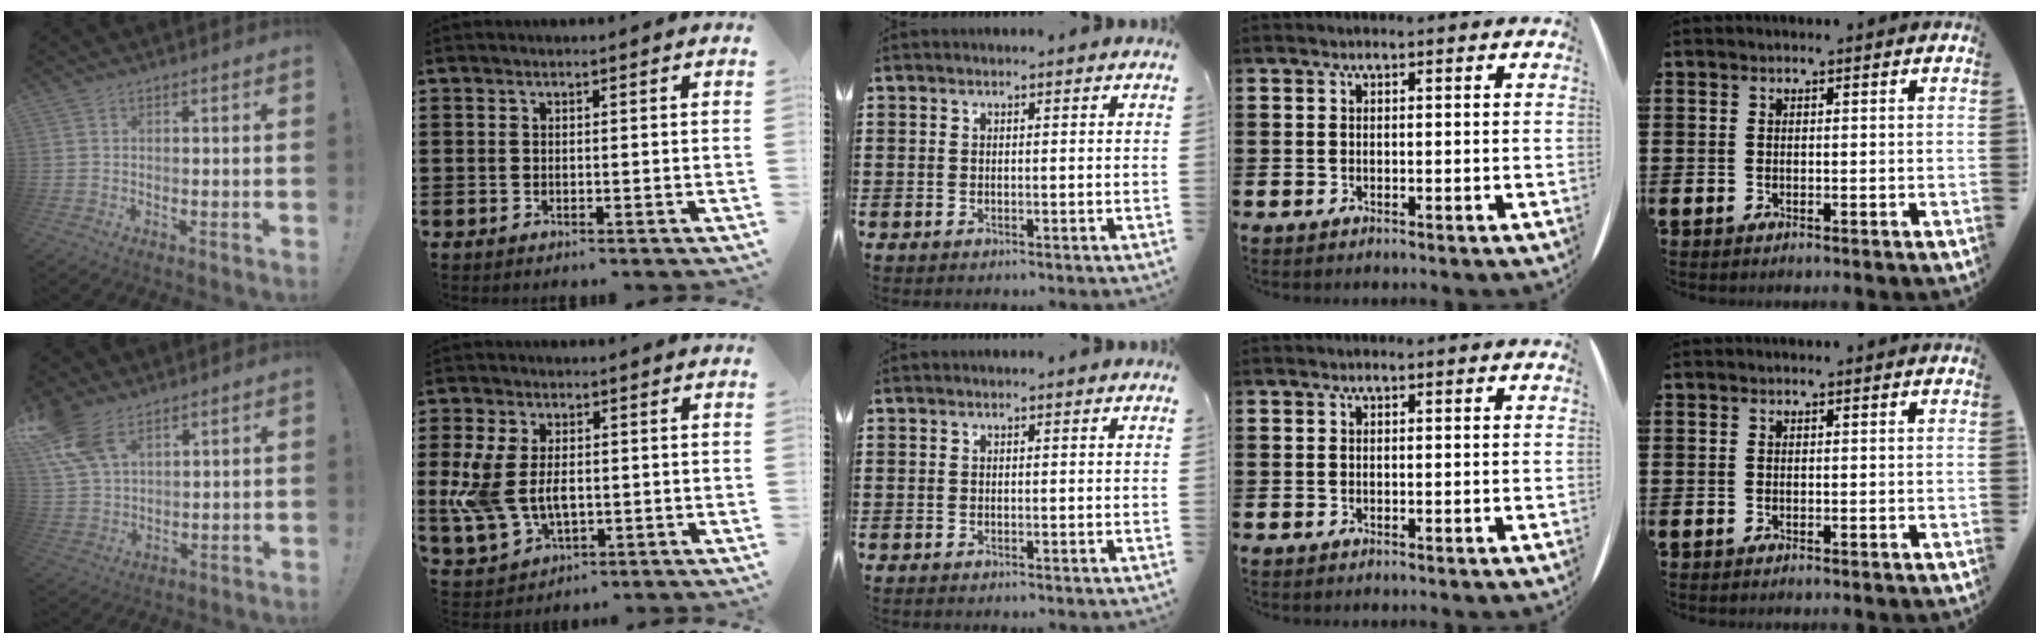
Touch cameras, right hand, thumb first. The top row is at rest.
{"thumb": {"total": 11.6, "force": [7.4, 6.3, 6.3], "torque": [-0.131, -0.030, 0.148]}, "index": {"total": 7.9, "force": [-0.1, 5.3, 5.8], "torque": [-0.151, 0.003, -0.006]}}